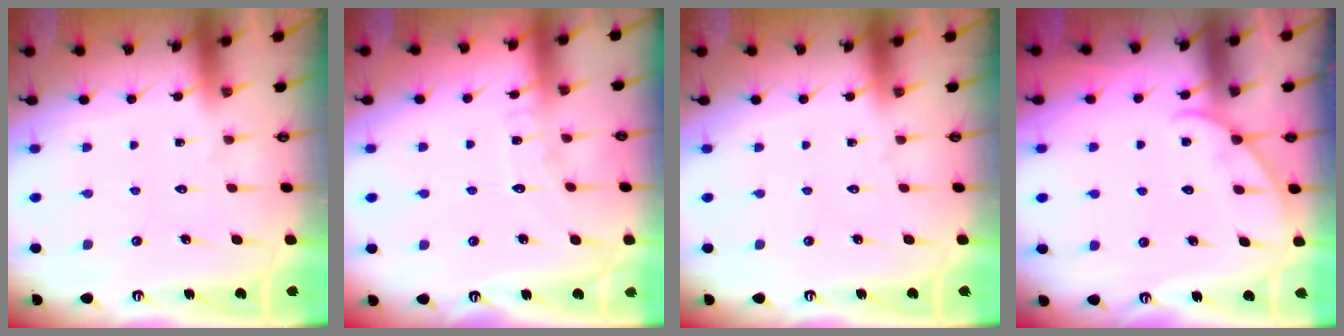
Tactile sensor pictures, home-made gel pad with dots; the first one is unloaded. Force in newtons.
{"total": 5.3, "press": 5.2, "slide": 0.5}
{"total": 0.0}
{"total": 2.8, "press": 2.8, "slide": 0.3}